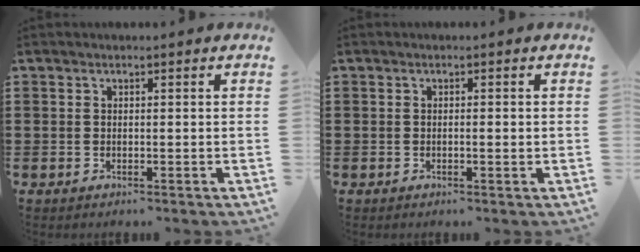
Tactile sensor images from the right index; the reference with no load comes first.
{"total": 0.7, "force": [-0.1, 0.1, 0.6], "torque": [-0.011, -0.002, -0.001]}